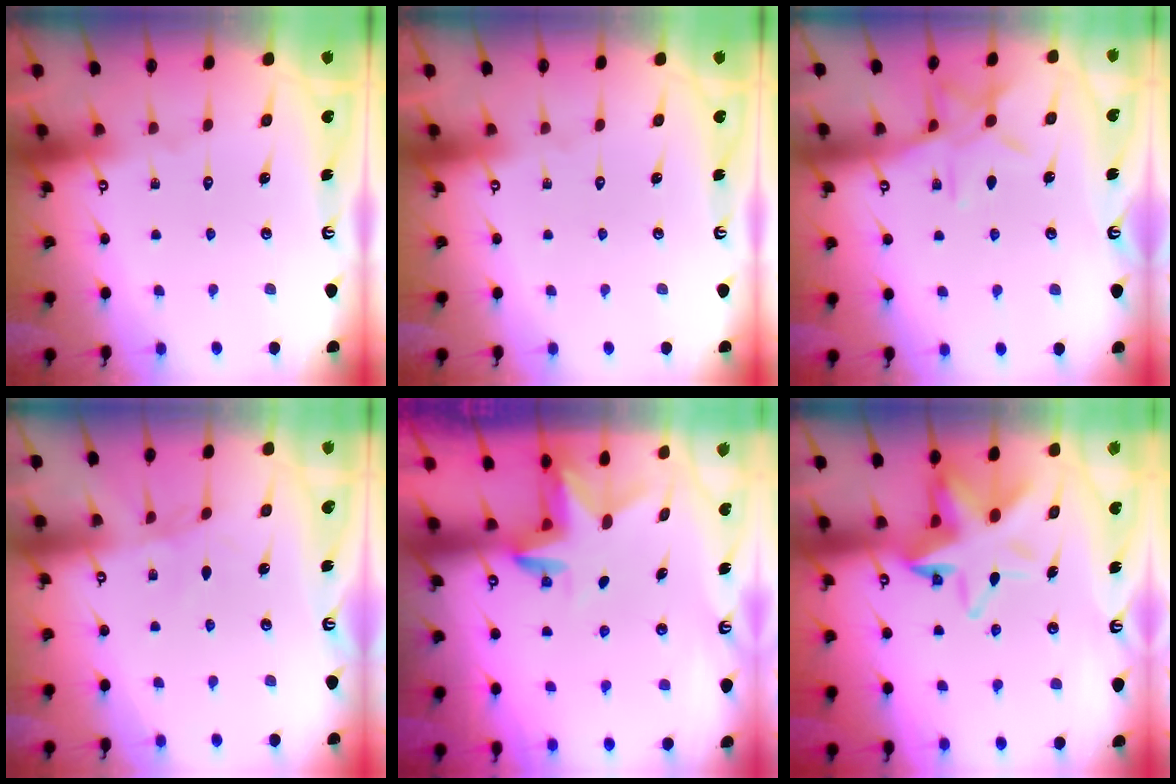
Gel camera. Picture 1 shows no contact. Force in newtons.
{"total": 0.0}
{"total": 9.2, "press": 9.2, "slide": 0.4}
{"total": 2.7, "press": 2.7, "slide": 0.4}
{"total": 2.9, "press": 2.9, "slide": 0.2}
{"total": 11.1, "press": 10.9, "slide": 2.0}